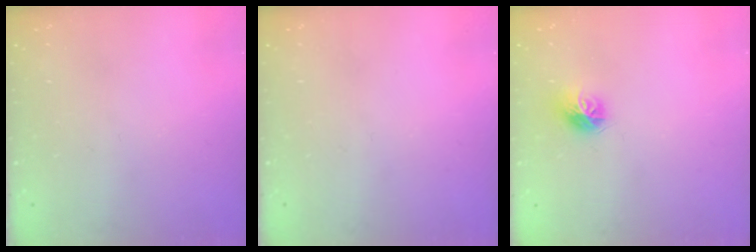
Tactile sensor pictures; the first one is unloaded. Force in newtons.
{"total": 0.0}
{"total": 8.8, "press": 8.8, "slide": 0.4}